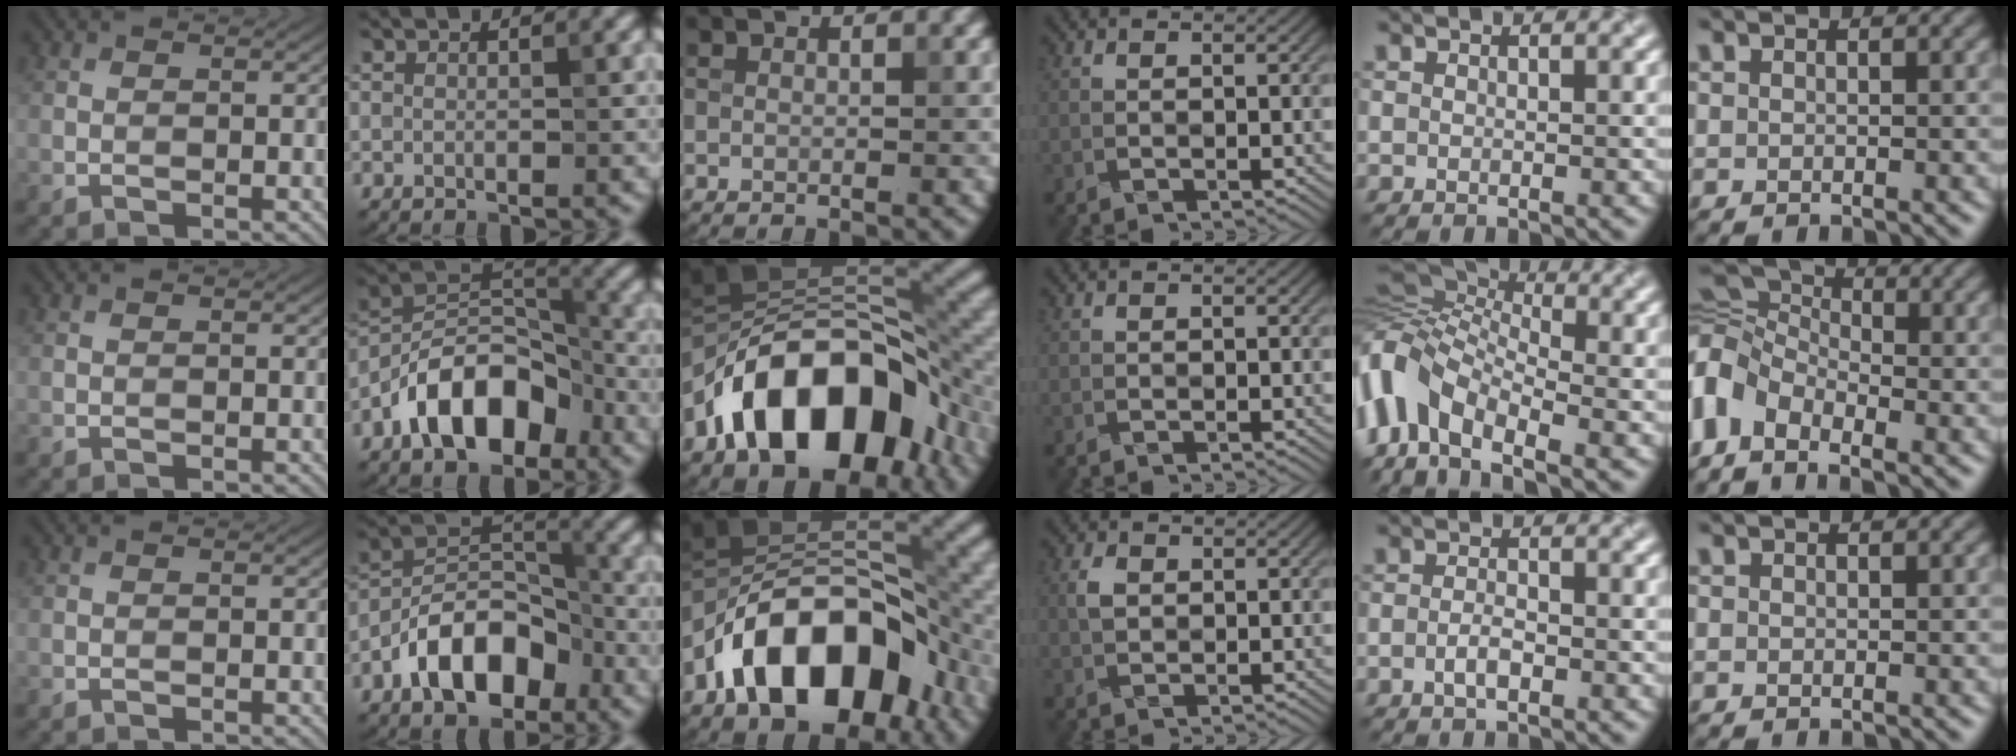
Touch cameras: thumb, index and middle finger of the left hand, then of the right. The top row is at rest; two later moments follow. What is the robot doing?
{"motion": "fold", "object": "napkin"}